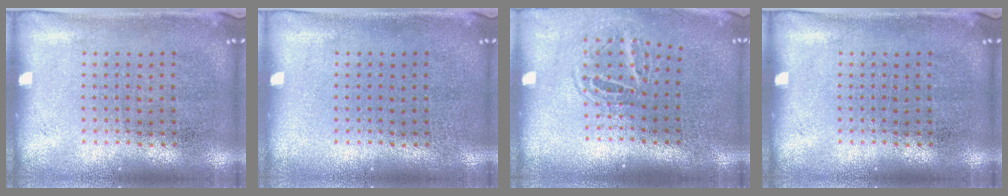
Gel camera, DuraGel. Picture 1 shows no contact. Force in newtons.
{"total": 0.0}
{"total": 1.6, "press": 1.0, "slide": 1.2}
{"total": 0.0}